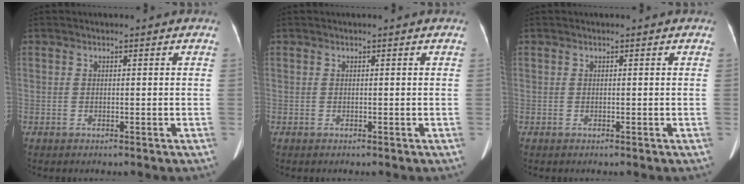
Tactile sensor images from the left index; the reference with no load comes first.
{"total": 0.0}
{"total": 0.0}